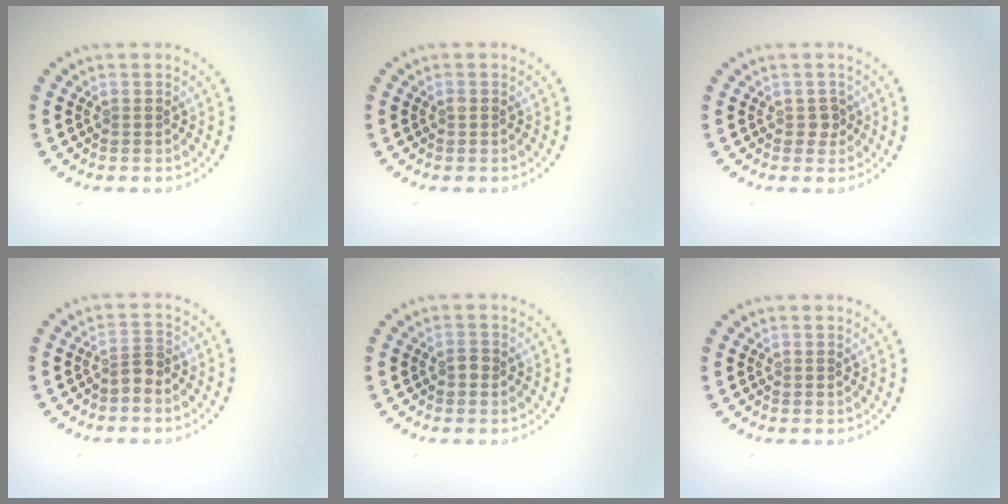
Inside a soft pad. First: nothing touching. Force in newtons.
{"total": 0.6, "press": 0.6, "slide": 0.0}
{"total": 1.1, "press": 1.0, "slide": 0.4}
{"total": 1.6, "press": 1.2, "slide": 1.0}
{"total": 0.8, "press": 0.8, "slide": 0.0}
{"total": 0.0}